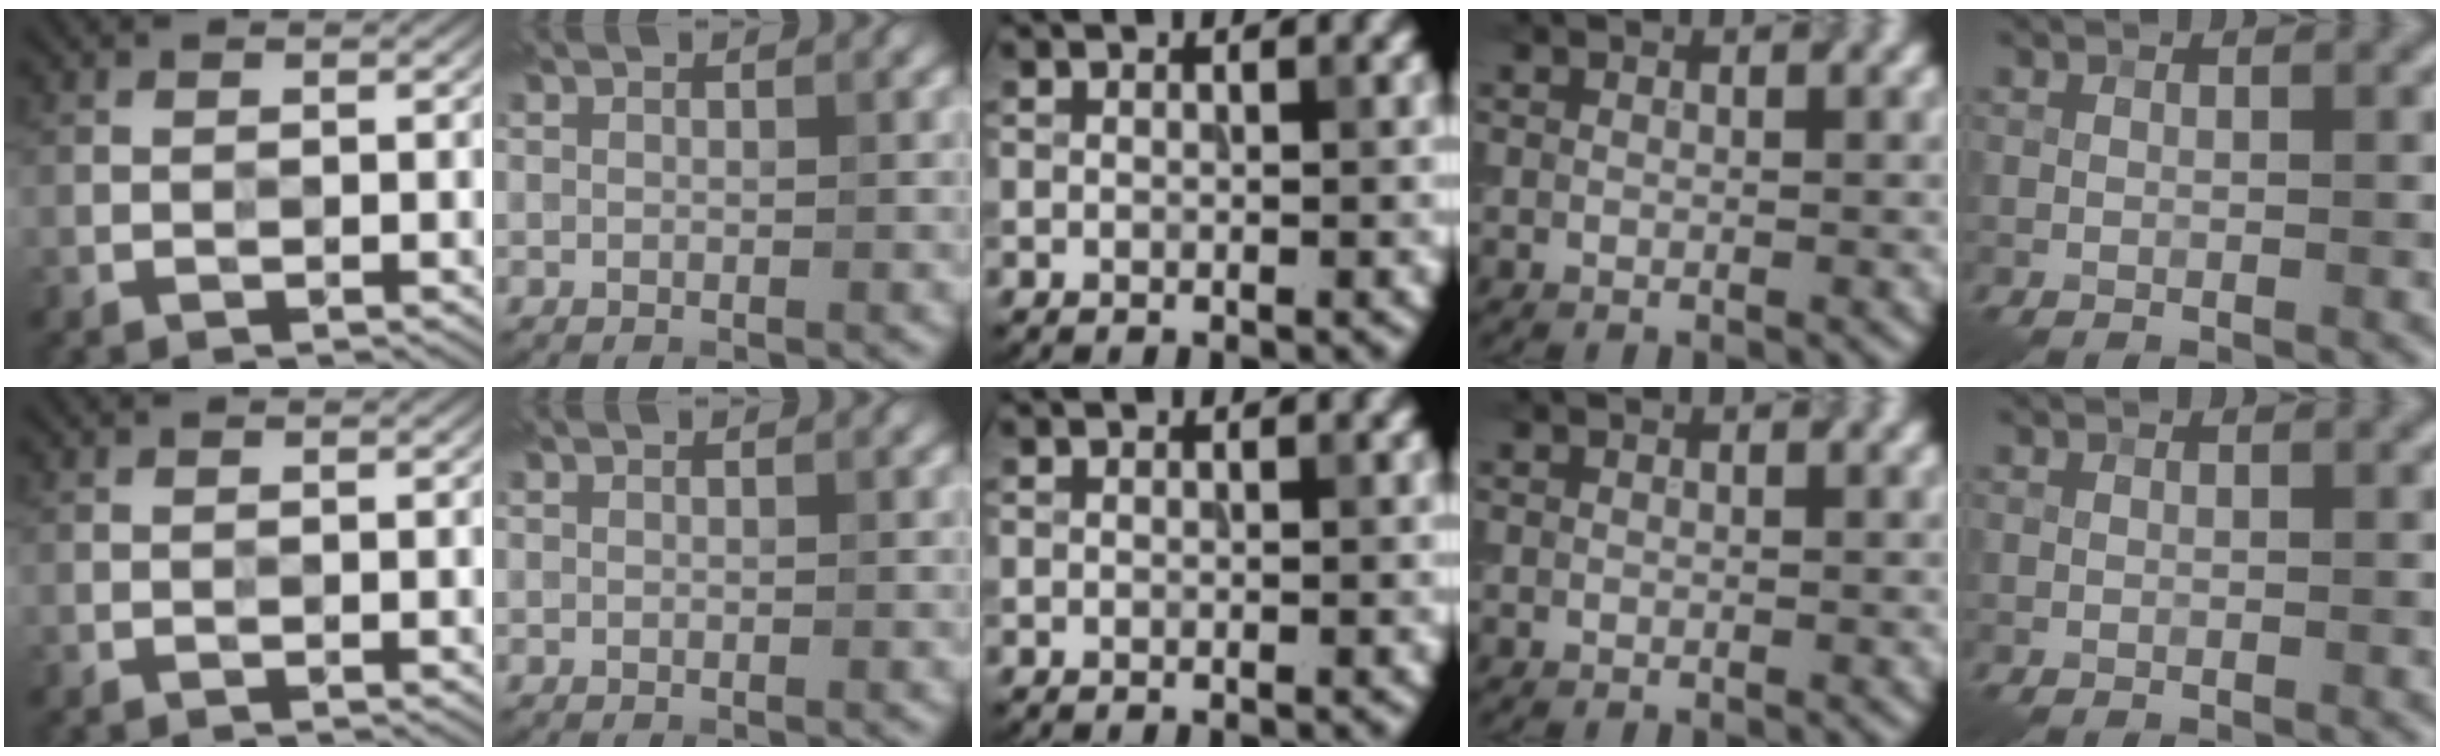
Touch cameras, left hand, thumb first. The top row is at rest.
{}